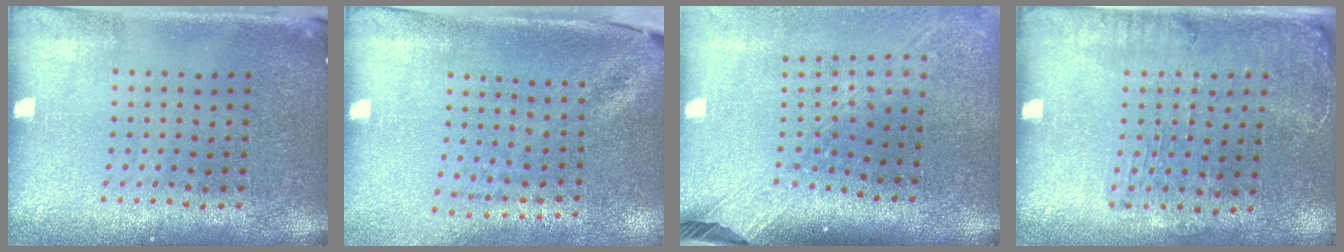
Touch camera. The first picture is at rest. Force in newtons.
{"total": 1.8, "press": 1.4, "slide": 1.2}
{"total": 2.6, "press": 2.0, "slide": 1.7}
{"total": 1.3, "press": 1.2, "slide": 0.4}